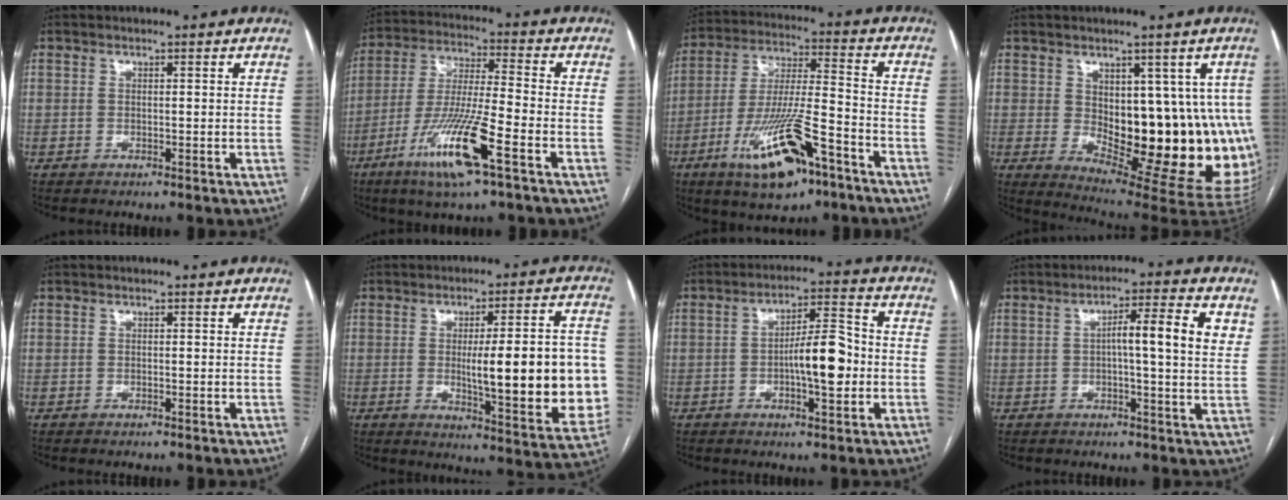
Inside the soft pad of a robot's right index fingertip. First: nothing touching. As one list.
[{"total": 14.4, "force": [-7.0, 0.7, 12.6], "torque": [-0.256, -0.023, -0.129]}, {"total": 16.7, "force": [-9.3, 3.4, 13.5], "torque": [-0.265, -0.013, -0.157]}, {"total": 17.7, "force": [0.3, 6.8, 16.4], "torque": [-0.155, -0.004, 0.024]}, {"total": 0.0}, {"total": 18.5, "force": [-1.0, 3.6, 18.1], "torque": [-0.217, 0.004, -0.001]}, {"total": 9.0, "force": [-1.4, 2.1, 8.6], "torque": [-0.142, 0.014, -0.022]}, {"total": 8.6, "force": [1.9, 0.6, 8.3], "torque": [-0.124, 0.013, 0.023]}]